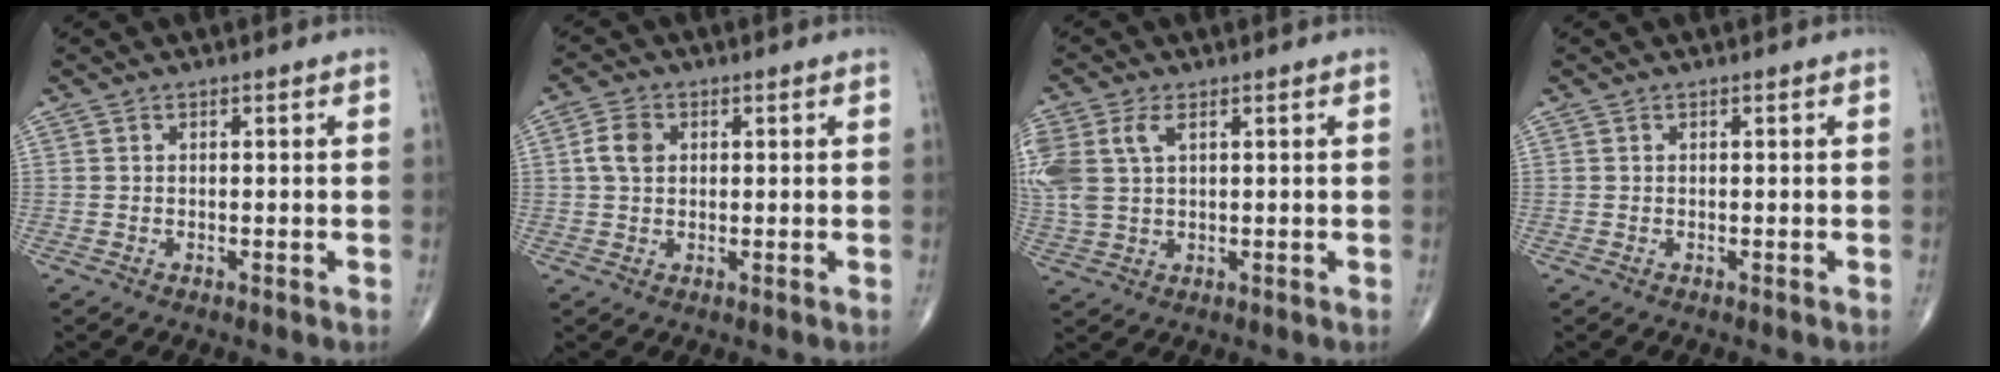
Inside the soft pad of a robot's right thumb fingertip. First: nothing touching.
{"total": 4.2, "force": [0.8, 3.1, 2.8], "torque": [-0.053, 0.004, 0.013]}
{"total": 9.2, "force": [2.8, 5.4, 6.9], "torque": [-0.185, 0.013, 0.063]}
{"total": 0.0}